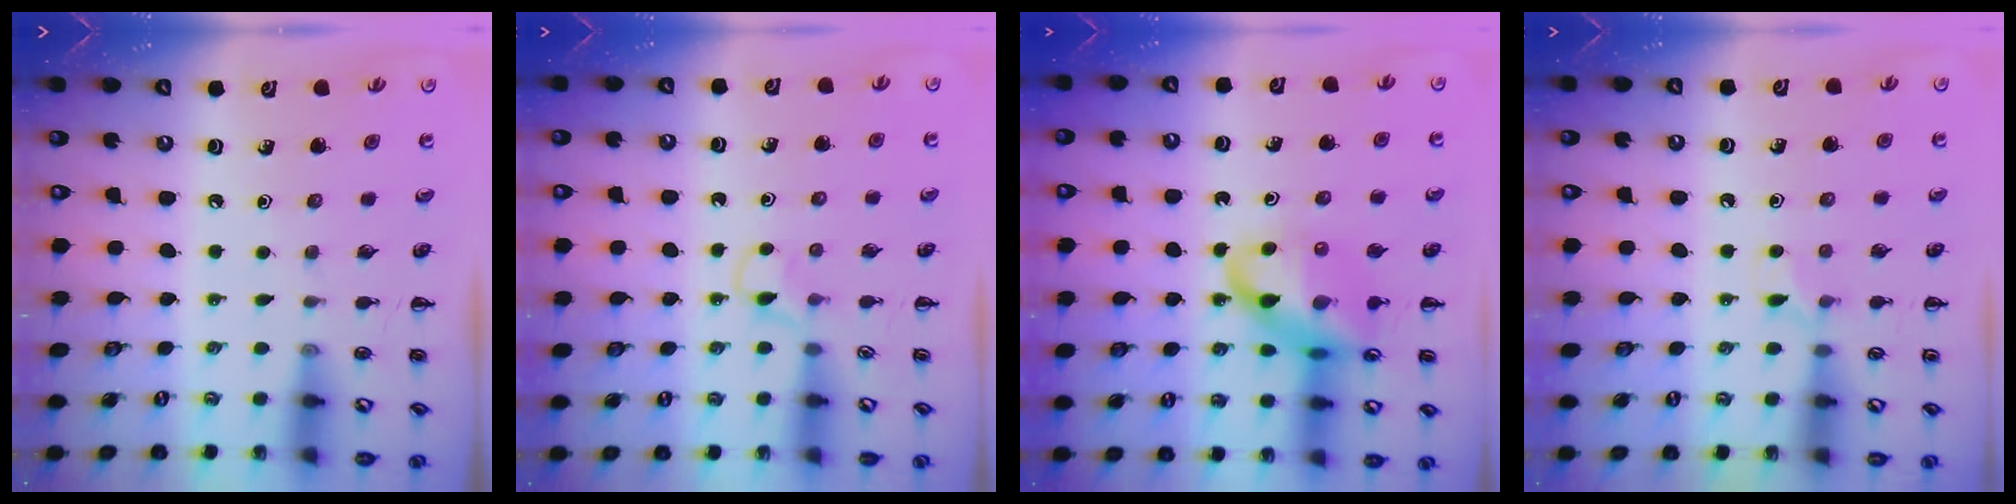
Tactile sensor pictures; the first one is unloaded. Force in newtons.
{"total": 3.2, "press": 3.0, "slide": 1.1}
{"total": 15.6, "press": 15.3, "slide": 3.2}
{"total": 5.5, "press": 5.2, "slide": 1.9}